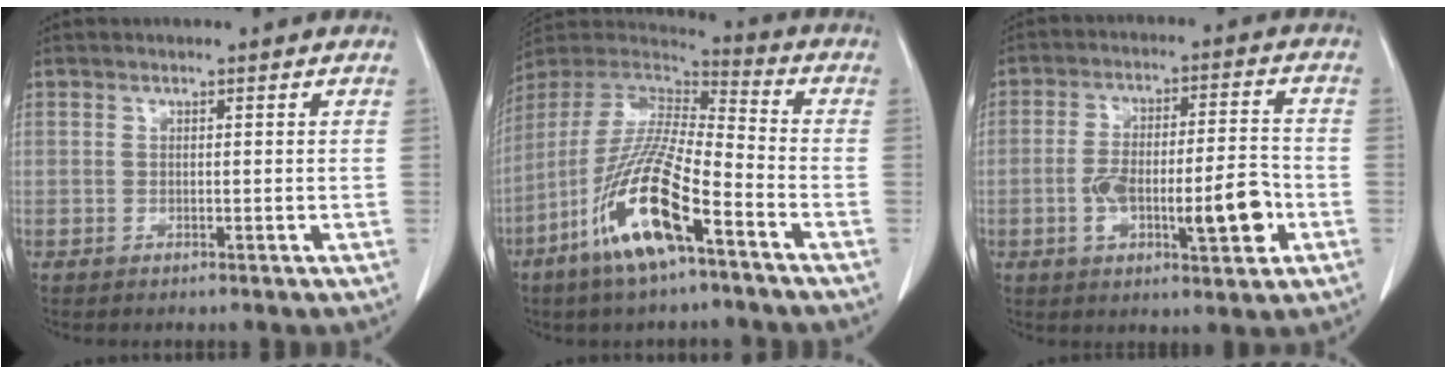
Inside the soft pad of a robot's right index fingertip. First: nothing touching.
{"total": 17.3, "force": [-8.6, 2.7, 14.7], "torque": [-0.320, -0.029, -0.163]}
{"total": 12.3, "force": [-3.4, 3.0, 11.4], "torque": [-0.191, 0.014, -0.048]}